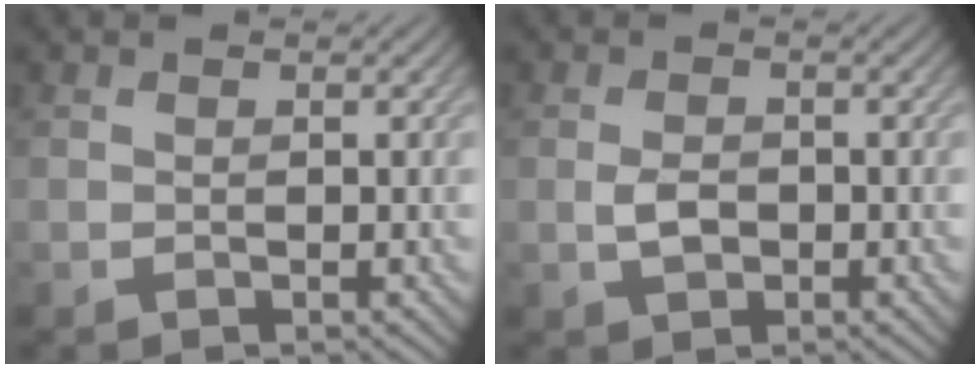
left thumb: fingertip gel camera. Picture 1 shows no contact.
{"total": 2.4, "force": [-0.5, 1.5, 1.8], "torque": [-0.040, 0.000, -0.010]}